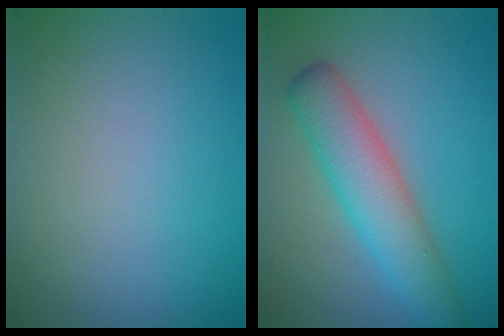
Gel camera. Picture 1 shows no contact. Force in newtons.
{"total": 5.5, "press": 5.5, "slide": 0.2}